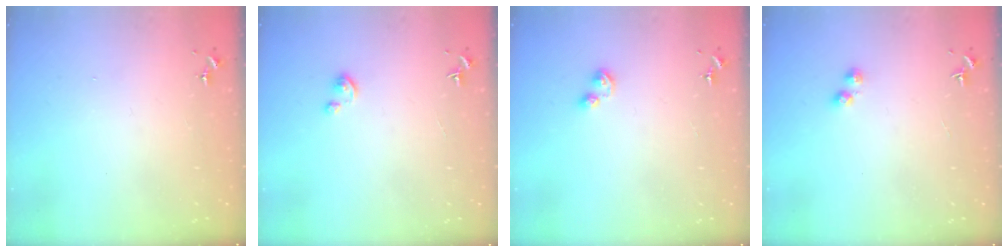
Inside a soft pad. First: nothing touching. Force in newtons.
{"total": 2.6, "press": 2.6, "slide": 0.2}
{"total": 3.6, "press": 3.6, "slide": 0.6}
{"total": 3.2, "press": 3.1, "slide": 0.6}